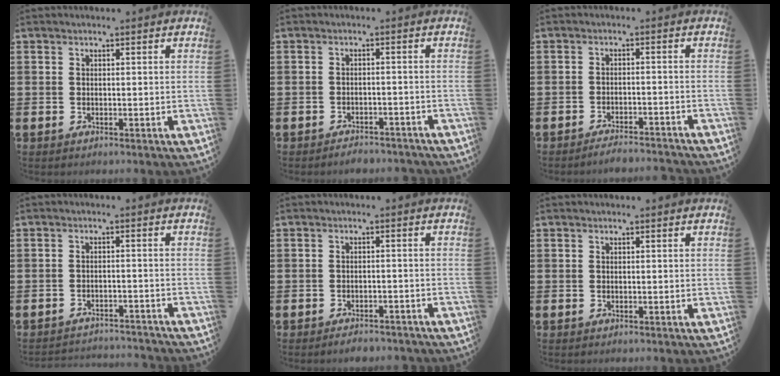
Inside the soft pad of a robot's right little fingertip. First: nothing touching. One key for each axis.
{"total": 1.5, "fx": -1.5, "fy": 0.2, "fz": -0.1, "tx": -0.004, "ty": 0.004, "tz": -0.033}
{"total": 2.3, "fx": -2.2, "fy": -0.1, "fz": 0.4, "tx": -0.009, "ty": 0.004, "tz": -0.044}
{"total": 2.3, "fx": -2.3, "fy": 0.0, "fz": -0.2, "tx": -0.004, "ty": 0.003, "tz": -0.050}
{"total": 1.8, "fx": -1.8, "fy": 0.1, "fz": 0.3, "tx": -0.010, "ty": 0.002, "tz": -0.035}
{"total": 0.0}